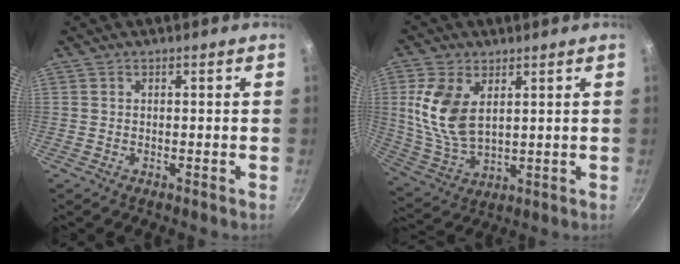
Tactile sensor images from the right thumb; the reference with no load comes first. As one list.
[{"total": 12.1, "force": [3.4, 7.0, 9.3], "torque": [-0.186, -0.018, 0.077]}]